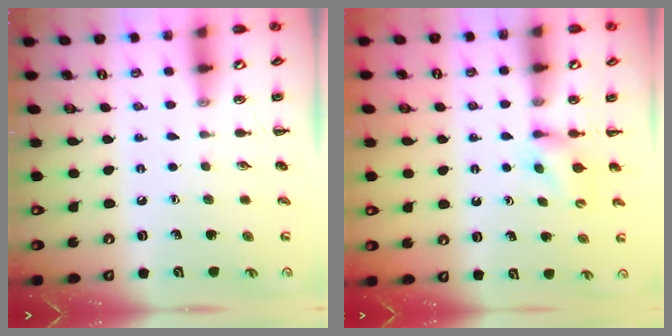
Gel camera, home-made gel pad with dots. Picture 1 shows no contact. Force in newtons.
{"total": 3.8, "press": 3.6, "slide": 1.2}